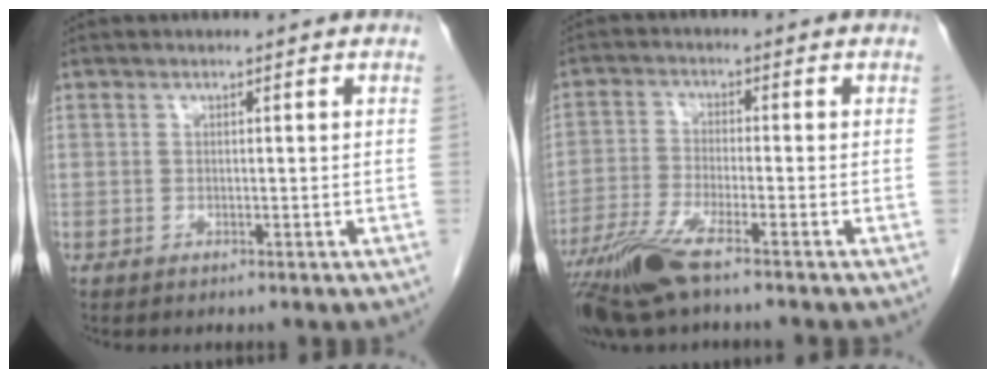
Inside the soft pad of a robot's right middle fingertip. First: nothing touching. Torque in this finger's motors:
{"motor_torque": [0.12, -0.37, 0.21, 0.05]}